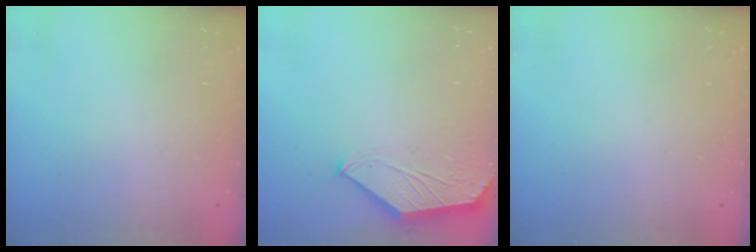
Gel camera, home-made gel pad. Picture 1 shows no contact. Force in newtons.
{"total": 1.5, "press": 1.5, "slide": 0.4}
{"total": 0.0}